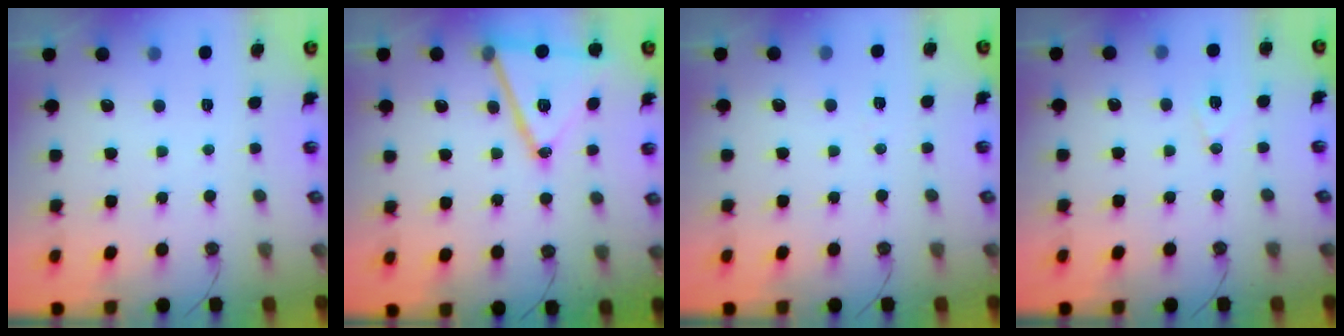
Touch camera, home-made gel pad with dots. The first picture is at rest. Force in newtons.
{"total": 18.1, "press": 17.8, "slide": 3.6}
{"total": 3.3, "press": 3.0, "slide": 1.5}
{"total": 6.8, "press": 6.6, "slide": 1.8}